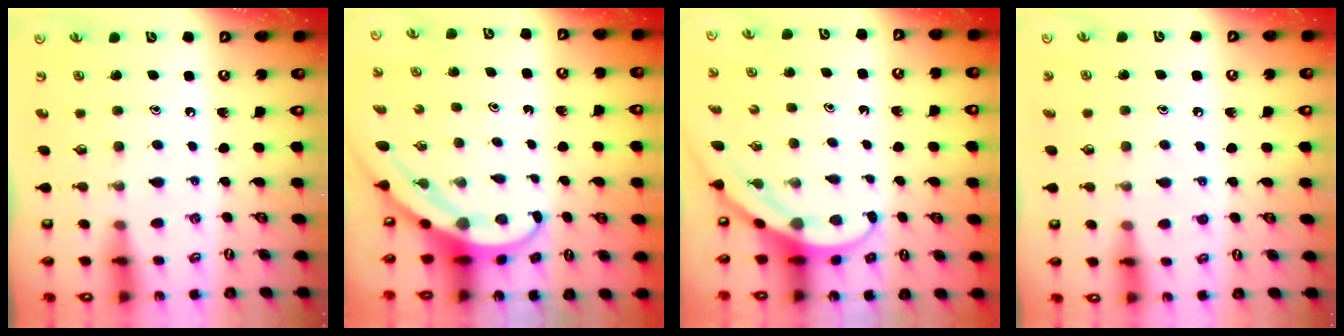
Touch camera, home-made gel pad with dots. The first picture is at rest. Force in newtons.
{"total": 5.5, "press": 5.5, "slide": 0.3}
{"total": 3.2, "press": 3.2, "slide": 0.1}
{"total": 4.5, "press": 4.5, "slide": 0.5}